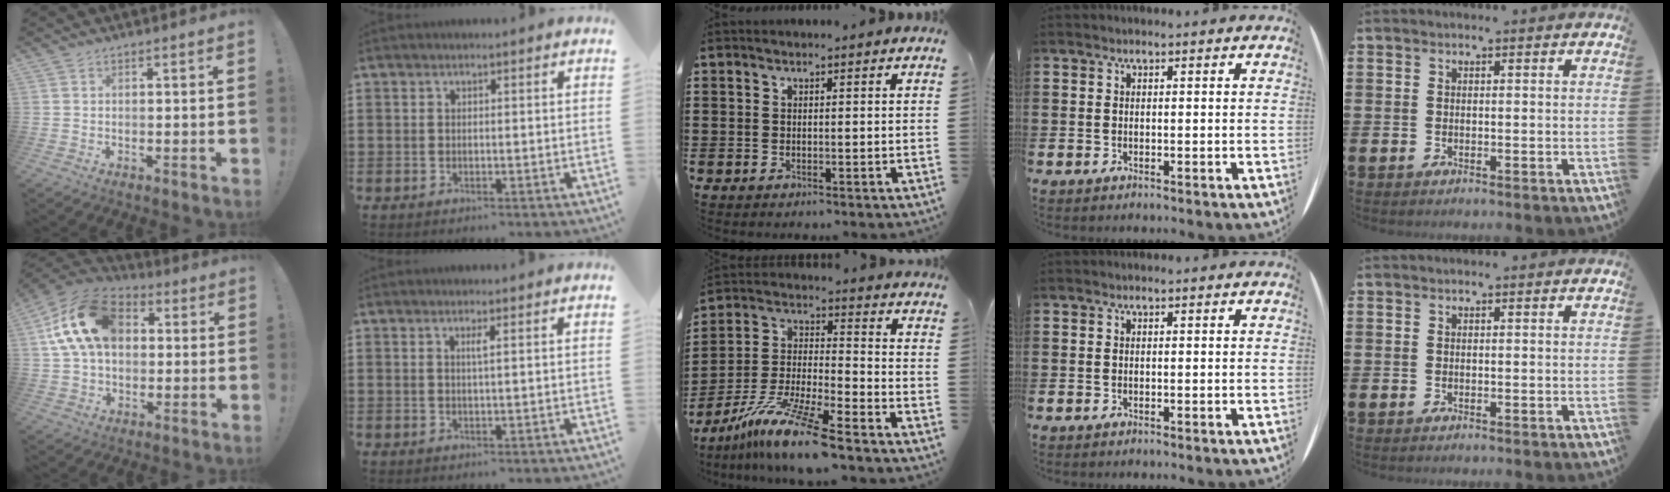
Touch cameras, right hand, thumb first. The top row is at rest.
{"thumb": {"total": 18.8, "force": [4.5, 13.0, 12.8], "torque": [-0.216, 0.007, 0.087]}, "index": {"total": 1.1, "force": [0.4, -0.2, 1.0], "torque": [-0.019, -0.004, 0.005]}, "middle": {"total": 11.0, "force": [-9.1, -0.3, 6.2], "torque": [-0.136, -0.003, -0.184]}}